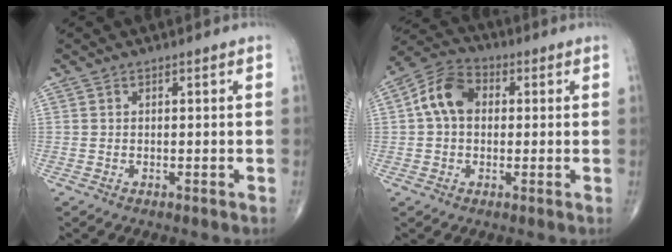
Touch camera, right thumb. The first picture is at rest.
{"total": 8.9, "force": [1.1, 6.4, 6.1], "torque": [-0.106, 0.025, 0.009]}